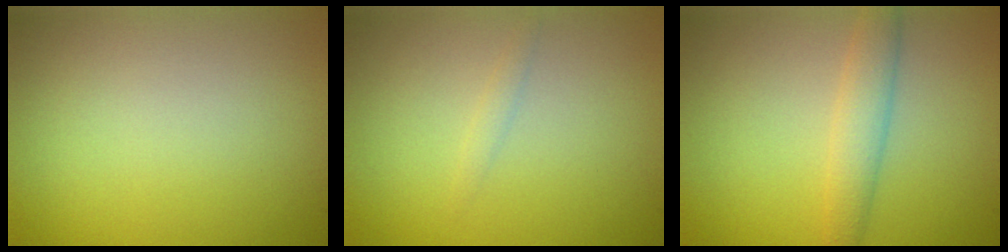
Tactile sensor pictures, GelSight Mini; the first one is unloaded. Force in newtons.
{"total": 0.7, "press": 0.7, "slide": 0.0}
{"total": 2.6, "press": 2.6, "slide": 0.0}